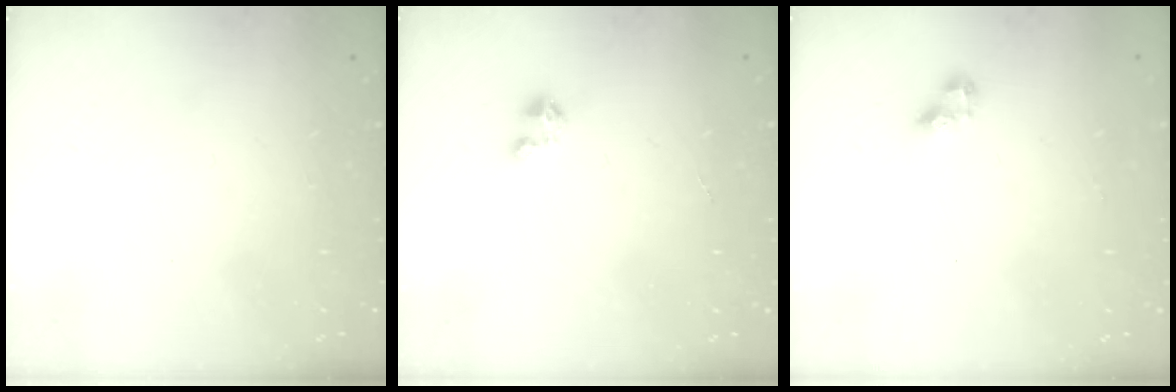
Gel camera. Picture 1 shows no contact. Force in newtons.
{"total": 2.1, "press": 2.1, "slide": 0.2}
{"total": 3.4, "press": 3.4, "slide": 0.3}